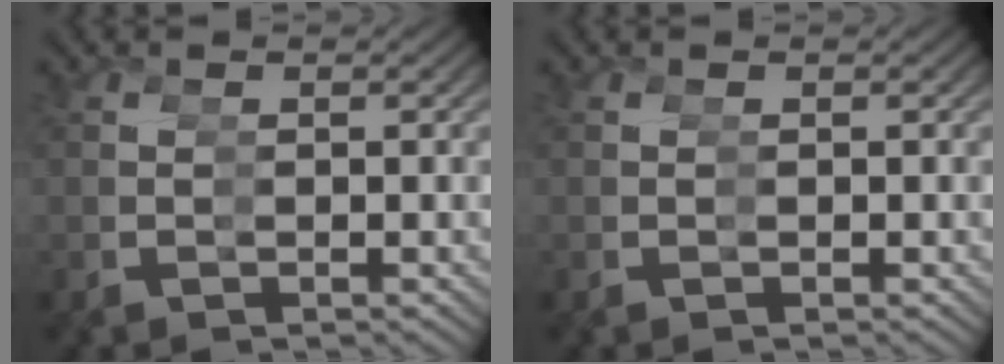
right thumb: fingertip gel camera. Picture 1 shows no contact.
{"total": 0.0}